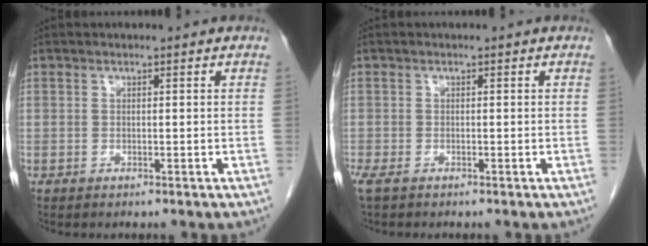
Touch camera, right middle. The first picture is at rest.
{"total": 2.3, "force": [-1.7, 0.9, 1.4], "torque": [-0.035, -0.010, -0.026]}